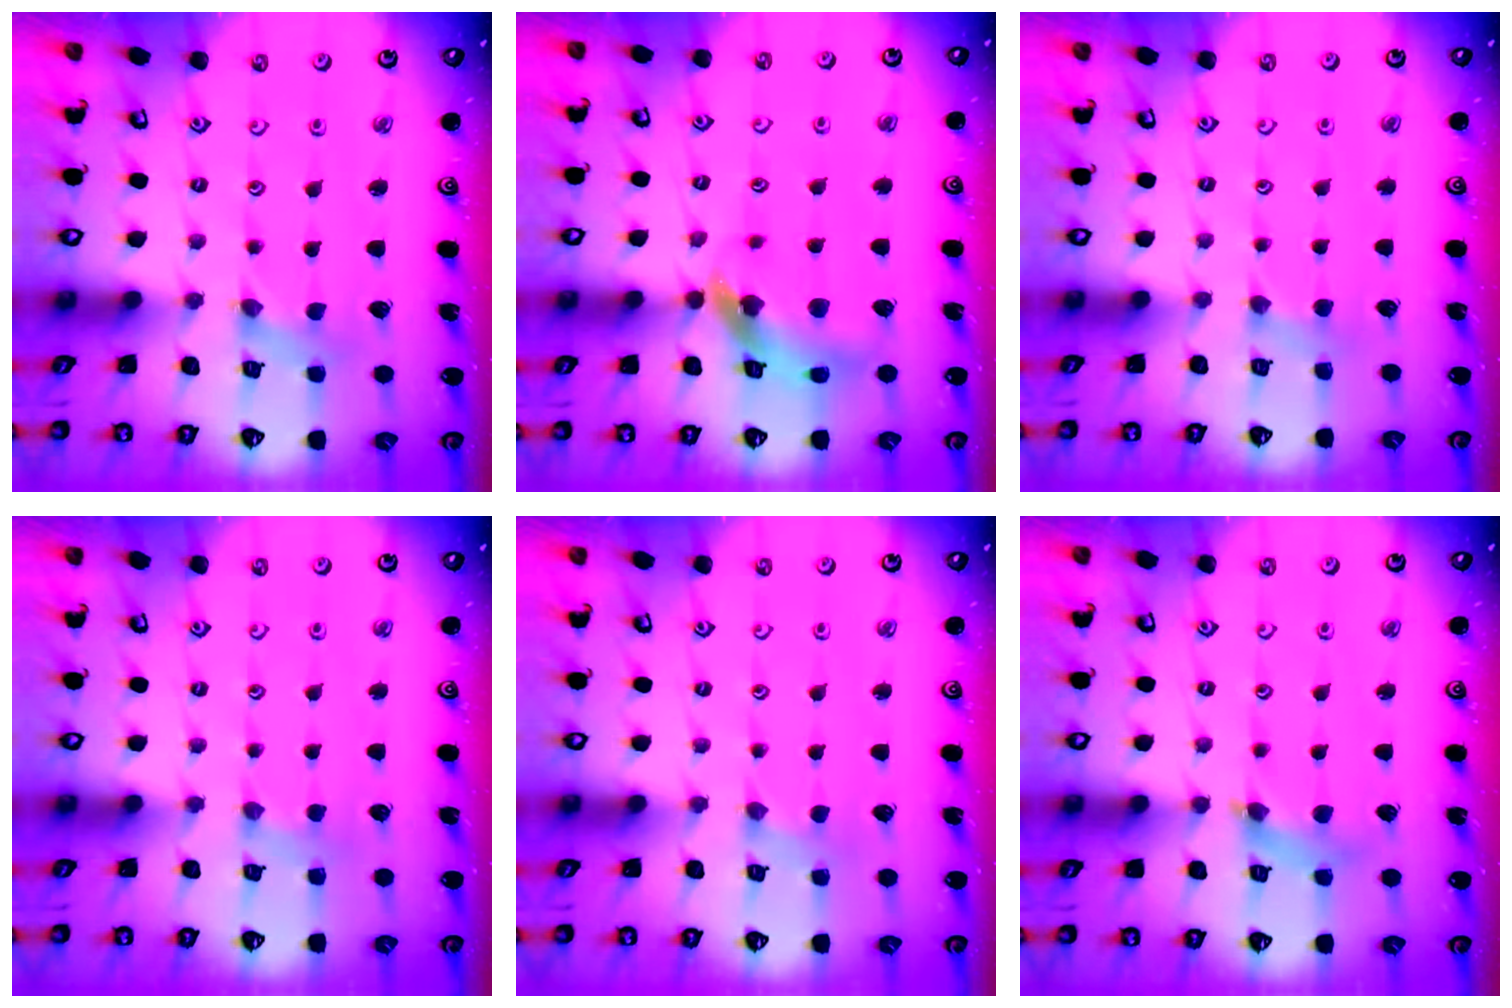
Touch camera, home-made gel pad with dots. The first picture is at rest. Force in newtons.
{"total": 12.8, "press": 12.6, "slide": 1.7}
{"total": 2.3, "press": 2.3, "slide": 0.4}
{"total": 2.1, "press": 2.1, "slide": 0.3}
{"total": 0.0}
{"total": 7.0, "press": 6.9, "slide": 0.7}